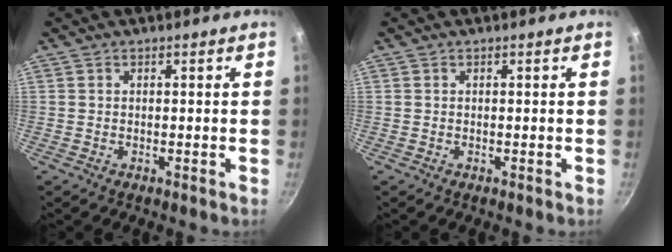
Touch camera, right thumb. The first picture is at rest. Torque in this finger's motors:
{"motor_torque": [0.02, 0.01, -0.11, 0.11, 0.00]}